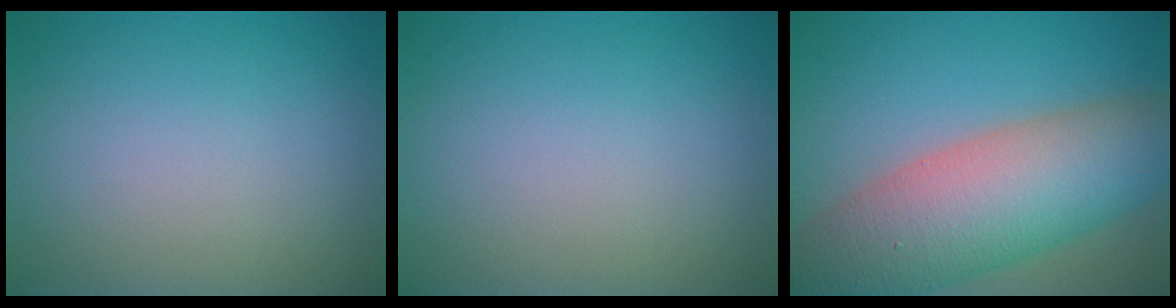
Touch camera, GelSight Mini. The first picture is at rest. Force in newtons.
{"total": 0.0}
{"total": 12.0, "press": 11.9, "slide": 0.6}